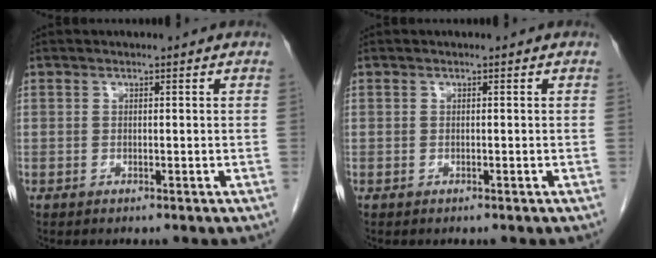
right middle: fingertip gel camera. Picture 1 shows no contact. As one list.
[{"total": 0.0}]